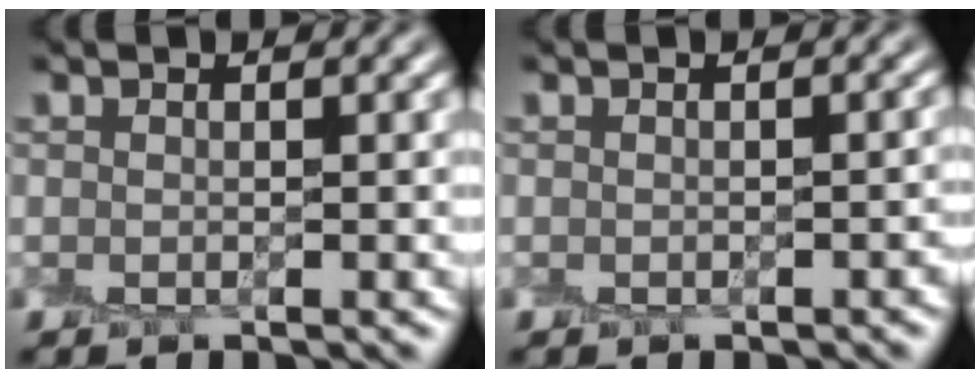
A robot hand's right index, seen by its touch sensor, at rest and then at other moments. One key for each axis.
{"total": 1.3, "fx": -0.9, "fy": 0.7, "fz": 0.6, "tx": -0.002, "ty": -0.001, "tz": -0.011}